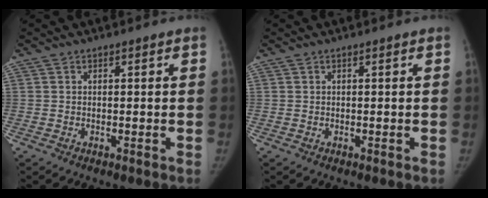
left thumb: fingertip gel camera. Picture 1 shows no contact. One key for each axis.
{"total": 0.0}